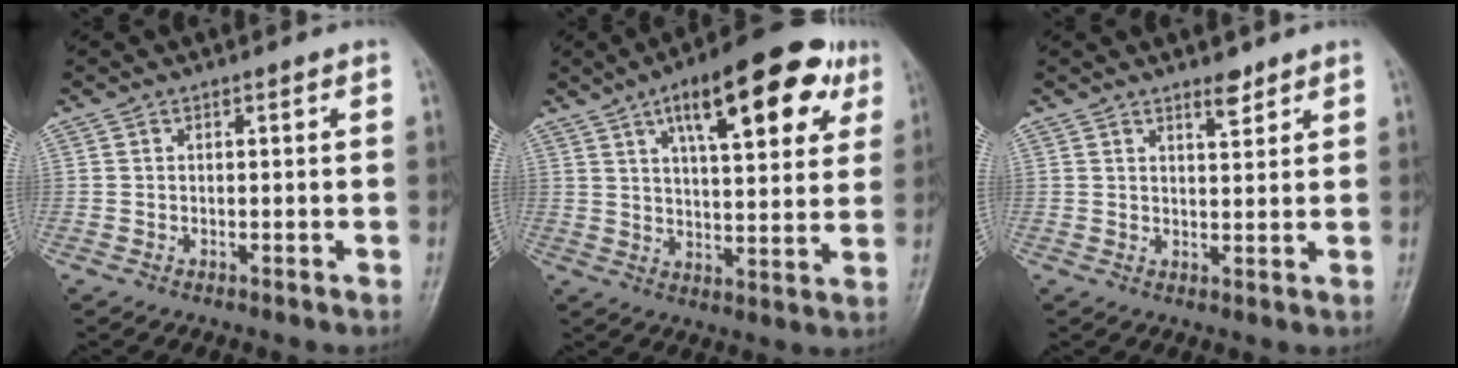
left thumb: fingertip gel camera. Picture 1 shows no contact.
{"total": 20.1, "force": [9.5, 7.4, 16.1], "torque": [-0.200, -0.013, 0.136]}
{"total": 3.2, "force": [2.4, 1.1, 1.8], "torque": [-0.019, -0.018, 0.040]}